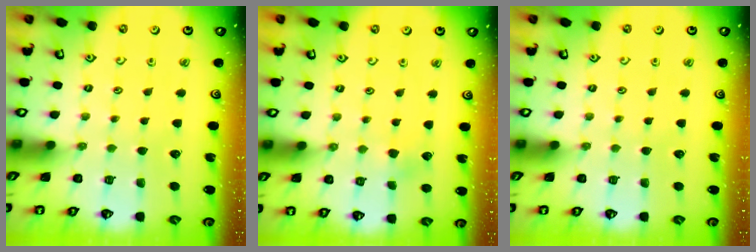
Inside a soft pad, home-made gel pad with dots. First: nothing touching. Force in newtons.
{"total": 2.1, "press": 2.1, "slide": 0.3}
{"total": 0.0}